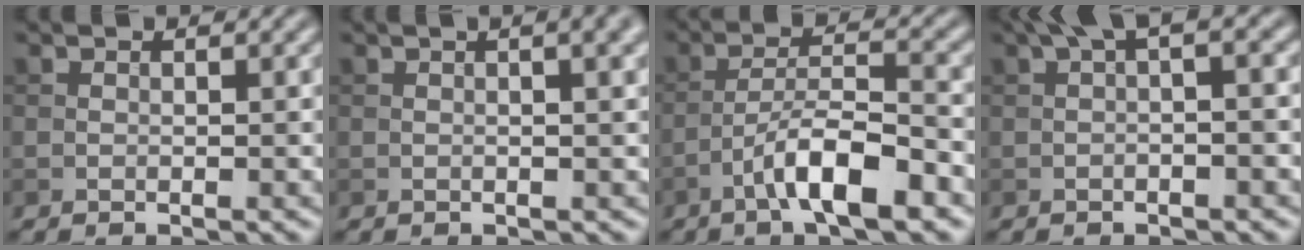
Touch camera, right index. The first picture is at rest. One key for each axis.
{"total": 6.1, "fx": 2.2, "fy": 2.8, "fz": 5.0, "tx": -0.024, "ty": 0.034, "tz": -0.006}
{"total": 6.6, "fx": -3.6, "fy": 1.4, "fz": 5.3, "tx": -0.090, "ty": 0.015, "tz": -0.065}
{"total": 3.4, "fx": 0.7, "fy": 0.7, "fz": 3.3, "tx": -0.053, "ty": 0.018, "tz": 0.007}